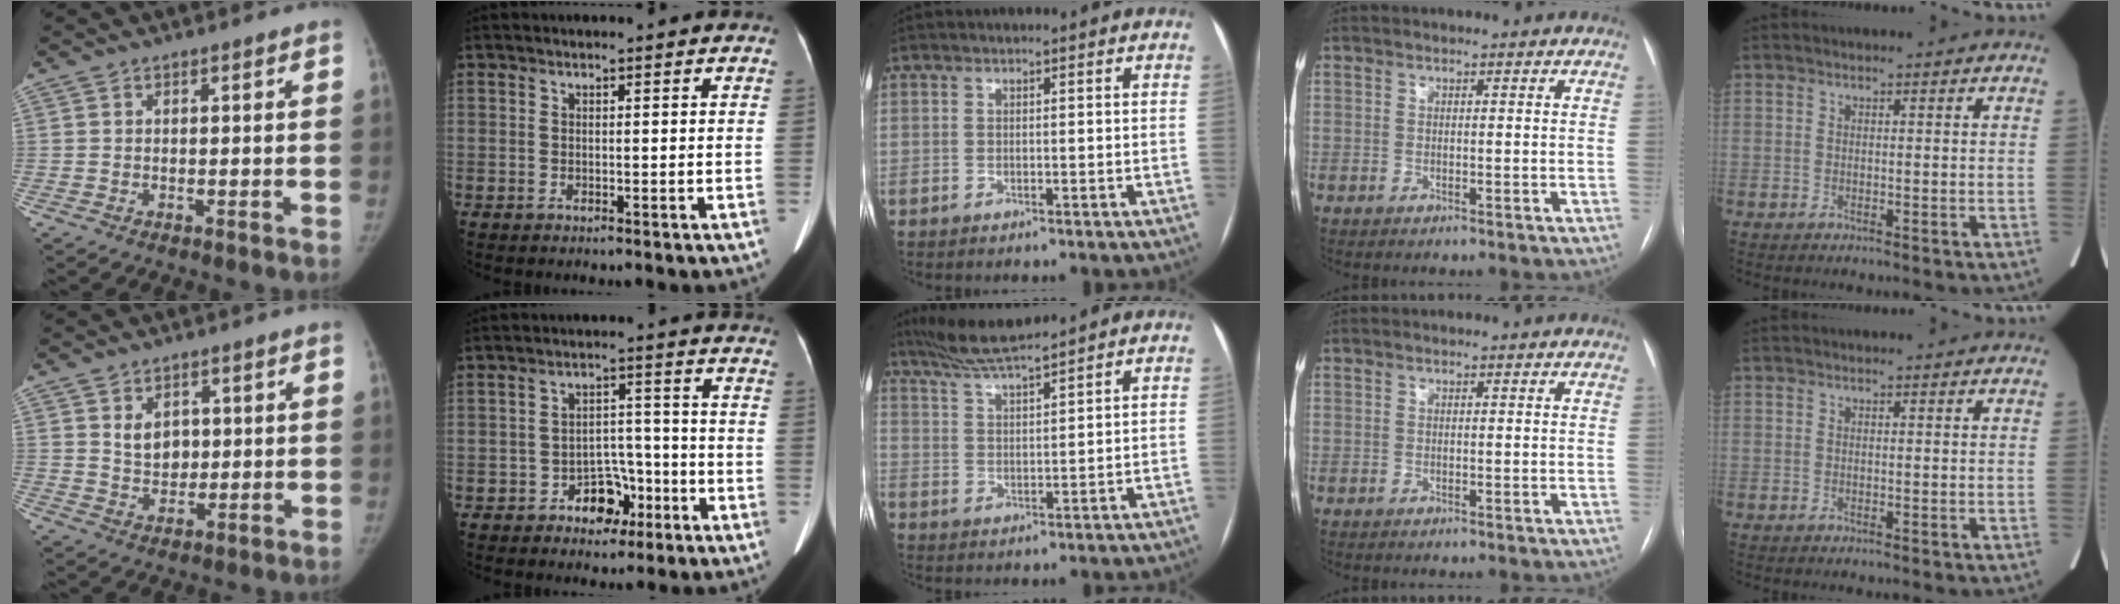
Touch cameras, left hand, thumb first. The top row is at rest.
{"thumb": {"total": 5.4, "force": [1.5, 4.1, 3.1], "torque": [-0.026, -0.013, 0.032]}, "index": {"total": 5.5, "force": [-3.2, 3.5, 2.7], "torque": [-0.039, 0.022, -0.048]}, "middle": {"total": 7.7, "force": [7.0, -0.9, 3.2], "torque": [-0.063, 0.011, 0.132]}}